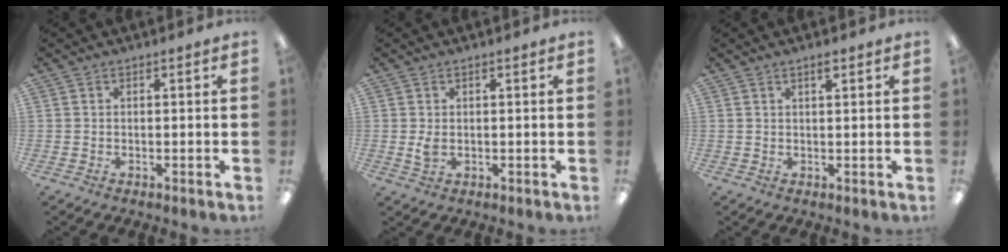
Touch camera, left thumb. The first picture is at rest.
{"total": 2.8, "force": [0.1, 1.7, 2.2], "torque": [-0.049, -0.004, -0.005]}
{"total": 1.9, "force": [1.4, 0.3, 1.2], "torque": [-0.019, -0.003, 0.022]}